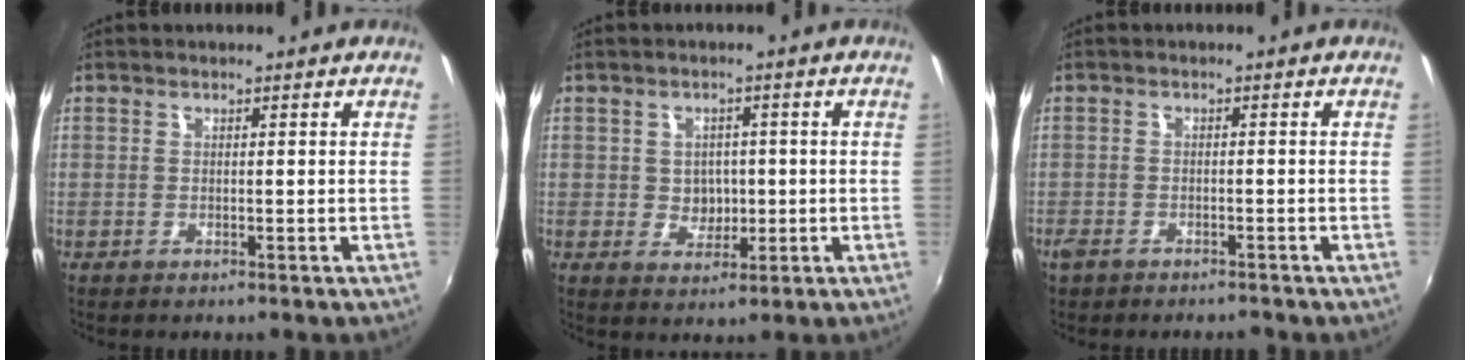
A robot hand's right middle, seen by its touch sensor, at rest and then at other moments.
{"total": 4.2, "force": [-0.2, 3.8, 1.8], "torque": [-0.029, 0.005, 0.000]}
{"total": 3.9, "force": [-3.1, 1.9, 1.3], "torque": [-0.043, -0.009, -0.053]}